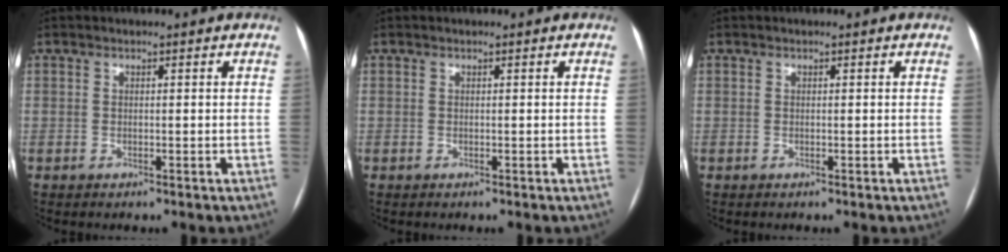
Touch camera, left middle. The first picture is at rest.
{"total": 0.0}
{"total": 0.0}